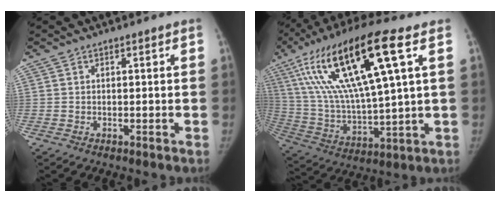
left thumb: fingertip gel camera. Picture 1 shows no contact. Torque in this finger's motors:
{"motor_torque": [2.37, 2.64, 2.24, -0.53, 0.85]}